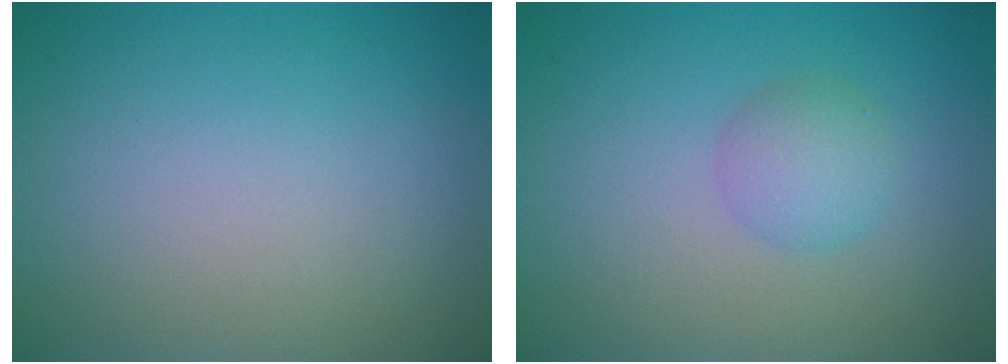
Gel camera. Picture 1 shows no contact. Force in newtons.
{"total": 2.2, "press": 2.2, "slide": 0.1}